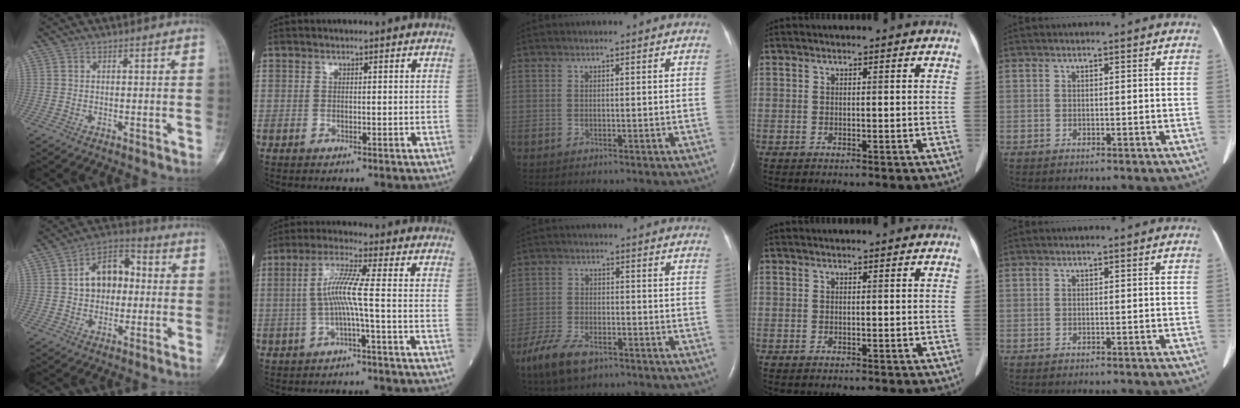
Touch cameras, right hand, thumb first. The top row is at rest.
{"thumb": {"total": 11.2, "force": [0.9, 7.7, 8.0], "torque": [-0.100, 0.029, 0.005]}, "index": {"total": 6.0, "force": [-0.8, -0.6, 5.9], "torque": [-0.122, 0.015, -0.016]}, "middle": {"total": 7.9, "force": [-5.2, 3.2, 4.9], "torque": [-0.106, -0.011, -0.093]}}